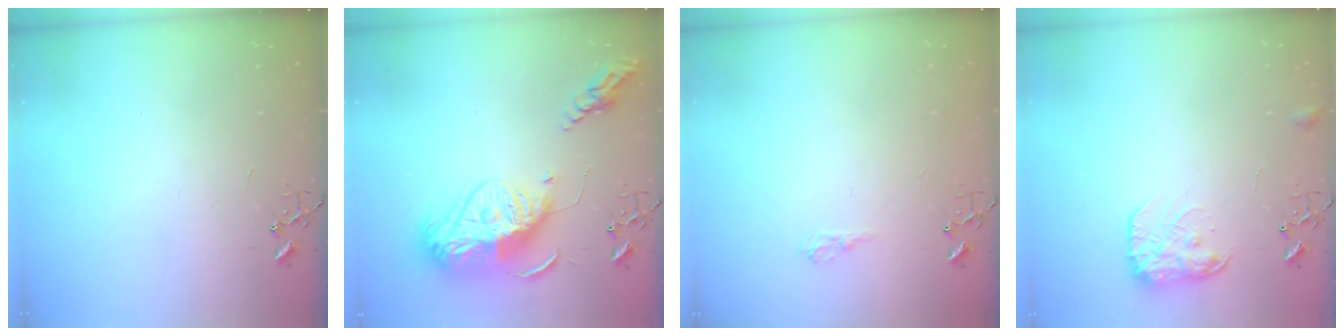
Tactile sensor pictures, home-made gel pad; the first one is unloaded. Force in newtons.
{"total": 20.4, "press": 20.4, "slide": 1.7}
{"total": 6.8, "press": 6.8, "slide": 0.8}
{"total": 13.2, "press": 13.2, "slide": 0.8}